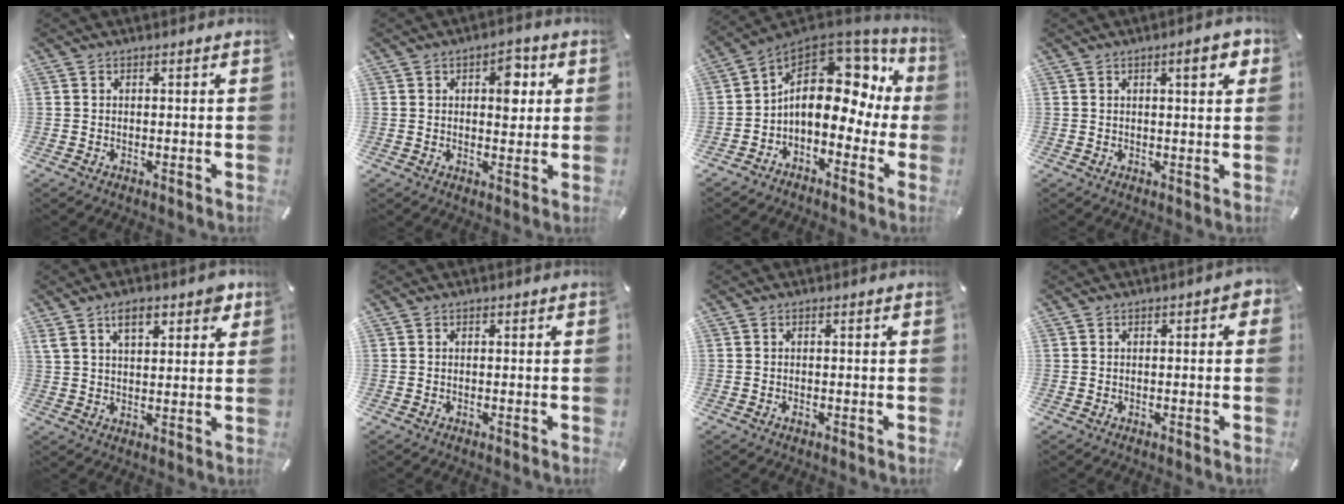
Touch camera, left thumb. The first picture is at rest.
{"total": 6.9, "force": [1.8, 4.0, 5.3], "torque": [-0.061, -0.006, 0.022]}
{"total": 16.5, "force": [2.6, 11.0, 12.1], "torque": [-0.200, -0.018, 0.043]}
{"total": 5.7, "force": [2.5, 1.5, 4.9], "torque": [-0.067, -0.007, 0.034]}
{"total": 8.0, "force": [4.4, 3.9, 5.4], "torque": [-0.091, -0.003, 0.077]}
{"total": 0.0}
{"total": 0.5, "force": [-0.3, 0.2, 0.4], "torque": [-0.008, -0.003, -0.004]}
{"total": 1.9, "force": [0.0, 0.8, 1.7], "torque": [-0.025, 0.001, -0.002]}